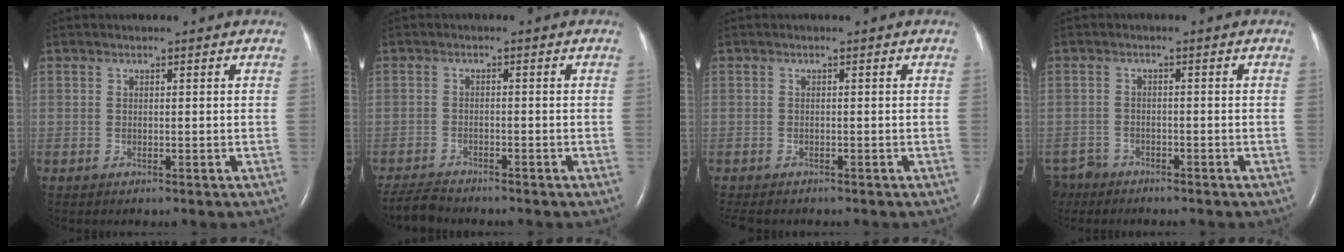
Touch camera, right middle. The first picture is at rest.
{"total": 3.8, "force": [-3.7, 0.5, 0.5], "torque": [-0.012, -0.015, -0.066]}
{"total": 4.1, "force": [-3.5, 1.5, 1.7], "torque": [-0.026, -0.008, -0.046]}
{"total": 4.0, "force": [-3.5, 1.8, 0.0], "torque": [-0.004, -0.005, -0.066]}